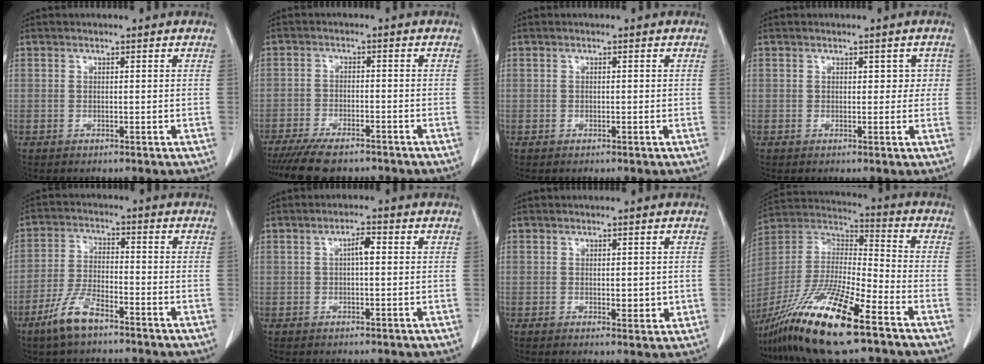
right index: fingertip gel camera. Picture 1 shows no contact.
{"total": 9.0, "force": [-7.5, 2.5, 4.4], "torque": [-0.068, -0.013, -0.118]}
{"total": 0.0}
{"total": 2.4, "force": [0.6, 1.6, 1.7], "torque": [-0.007, 0.010, 0.006]}
{"total": 7.1, "force": [-5.0, 1.8, 4.7], "torque": [-0.104, -0.008, -0.097]}
{"total": 2.3, "force": [0.3, 0.5, 2.3], "torque": [-0.038, 0.007, 0.005]}
{"total": 2.5, "force": [0.0, 1.3, 2.2], "torque": [-0.027, -0.005, 0.004]}
{"total": 20.4, "force": [-13.0, 2.2, 15.5], "torque": [-0.332, -0.037, -0.242]}